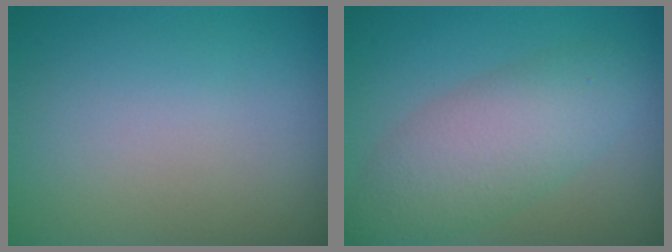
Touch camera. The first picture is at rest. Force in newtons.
{"total": 5.9, "press": 5.9, "slide": 0.3}